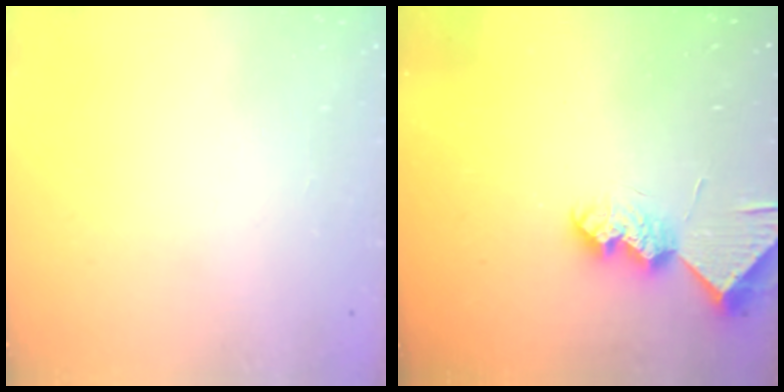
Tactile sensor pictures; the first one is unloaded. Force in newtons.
{"total": 9.4, "press": 9.4, "slide": 0.6}